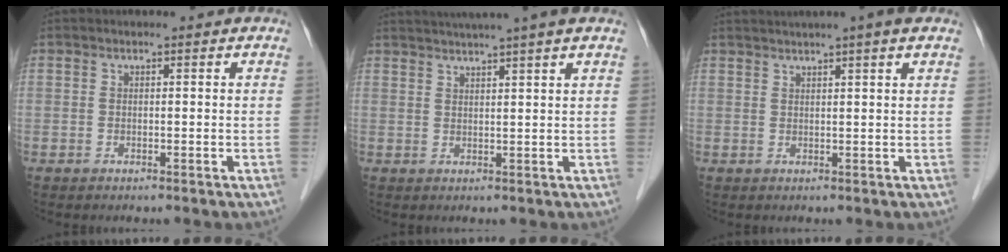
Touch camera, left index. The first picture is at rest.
{"total": 9.3, "force": [7.8, -1.2, 4.8], "torque": [-0.075, 0.026, 0.099]}
{"total": 6.1, "force": [4.7, -0.7, 3.8], "torque": [-0.059, 0.026, 0.067]}